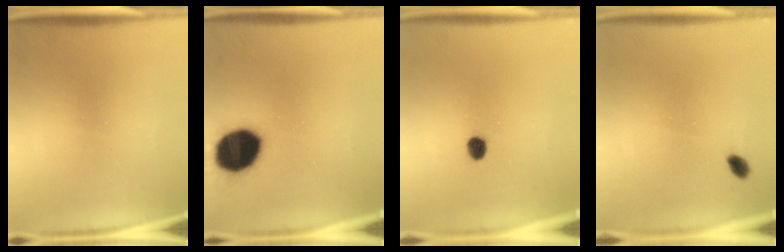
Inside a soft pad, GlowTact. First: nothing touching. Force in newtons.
{"total": 18.7}
{"total": 2.8}
{"total": 1.9}